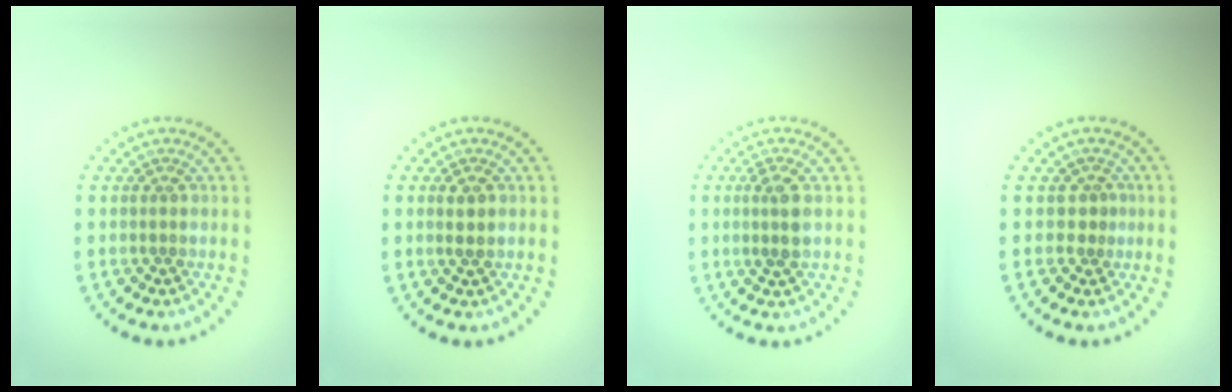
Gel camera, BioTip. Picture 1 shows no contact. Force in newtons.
{"total": 1.1, "press": 1.1, "slide": 0.2}
{"total": 1.8, "press": 1.7, "slide": 0.6}
{"total": 1.1, "press": 0.5, "slide": 1.0}